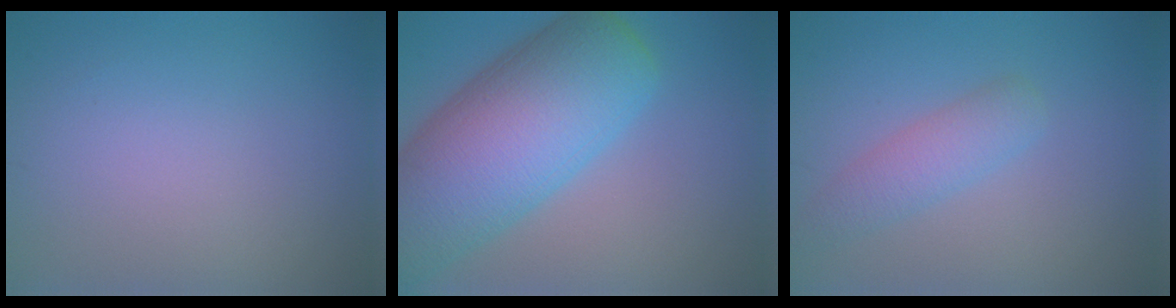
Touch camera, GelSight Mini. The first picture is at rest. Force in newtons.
{"total": 13.0, "press": 13.0, "slide": 0.7}
{"total": 2.6, "press": 2.6, "slide": 0.1}